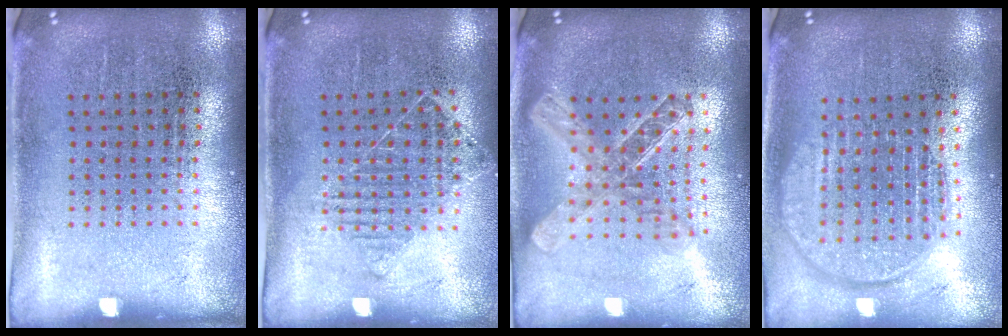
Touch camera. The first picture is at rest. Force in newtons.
{"total": 0.9, "press": 0.9, "slide": 0.2}
{"total": 2.0, "press": 1.7, "slide": 1.1}
{"total": 1.8, "press": 1.5, "slide": 1.0}